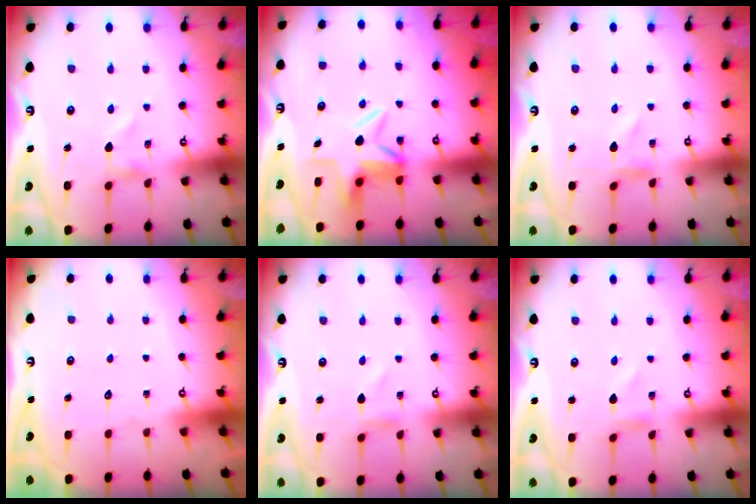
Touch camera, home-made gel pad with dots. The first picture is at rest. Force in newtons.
{"total": 6.3, "press": 5.9, "slide": 2.2}
{"total": 0.0}
{"total": 1.5, "press": 1.5, "slide": 0.1}
{"total": 0.8, "press": 0.8, "slide": 0.1}
{"total": 1.2, "press": 1.1, "slide": 0.1}